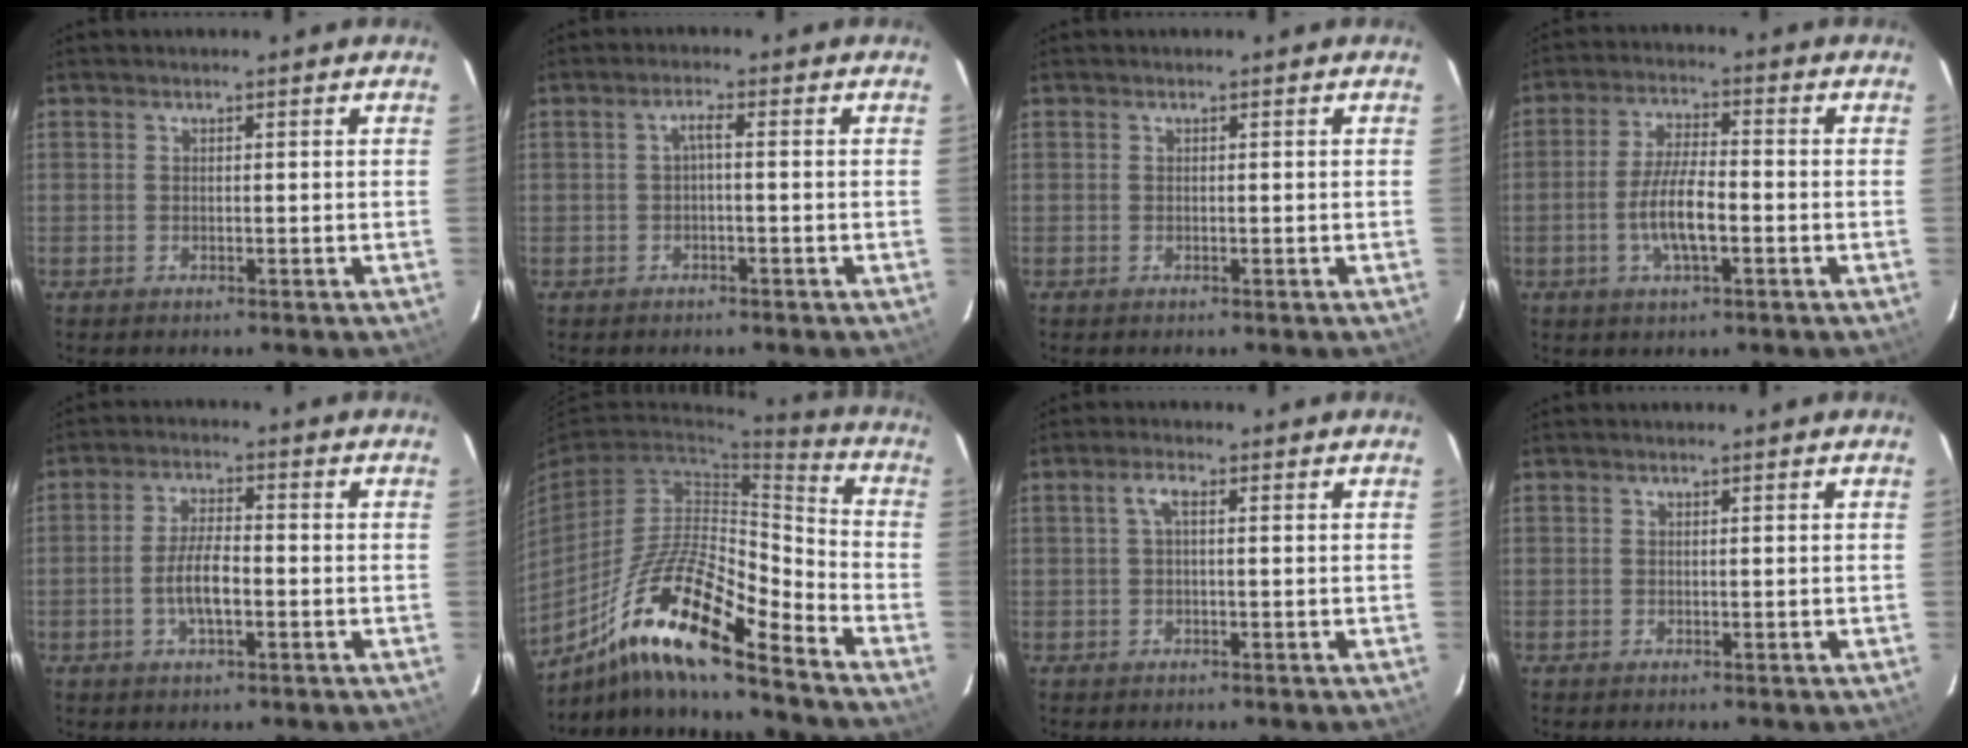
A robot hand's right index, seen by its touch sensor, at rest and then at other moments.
{"total": 1.6, "force": [-0.5, 0.1, 1.5], "torque": [-0.031, 0.006, -0.007]}
{"total": 0.0}
{"total": 7.9, "force": [-2.3, 2.3, 7.1], "torque": [-0.142, -0.001, -0.043]}
{"total": 6.0, "force": [-1.7, 2.0, 5.4], "torque": [-0.106, 0.001, -0.030]}
{"total": 17.8, "force": [-12.2, 2.7, 12.7], "torque": [-0.231, -0.013, -0.235]}
{"total": 2.1, "force": [0.3, 0.6, 2.0], "torque": [-0.042, 0.008, 0.005]}
{"total": 0.0}